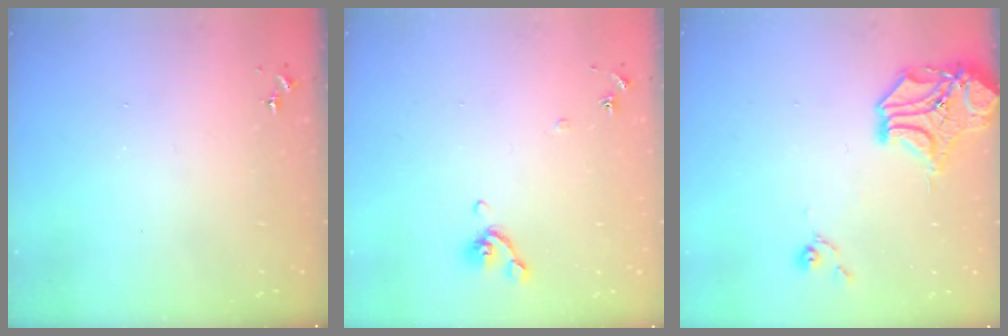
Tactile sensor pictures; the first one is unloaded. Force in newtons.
{"total": 7.8, "press": 7.6, "slide": 1.6}
{"total": 14.3, "press": 14.1, "slide": 2.3}